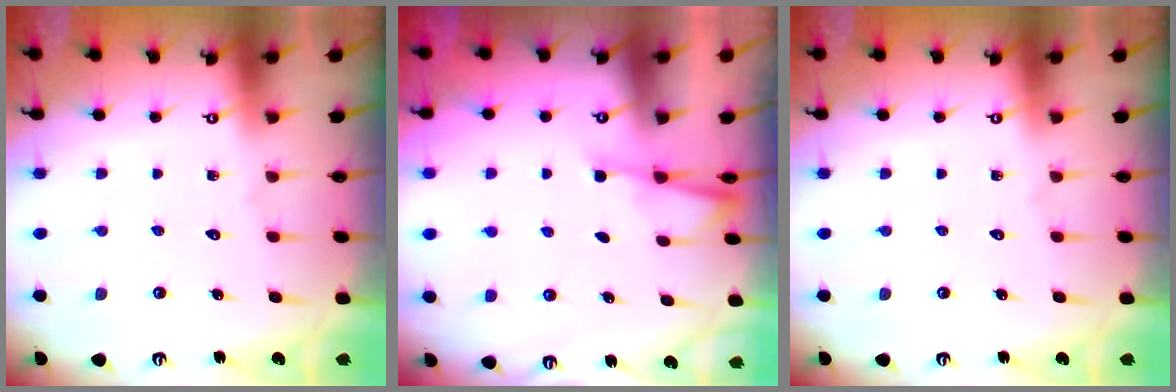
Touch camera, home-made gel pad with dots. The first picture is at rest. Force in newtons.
{"total": 2.5, "press": 2.4, "slide": 0.4}
{"total": 0.0}